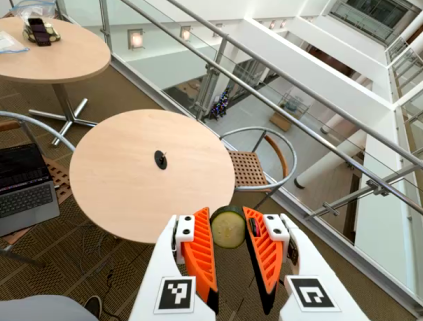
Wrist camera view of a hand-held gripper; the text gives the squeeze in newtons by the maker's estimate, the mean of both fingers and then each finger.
{"total": 7.9, "left": 7.8, "right": 8.1}